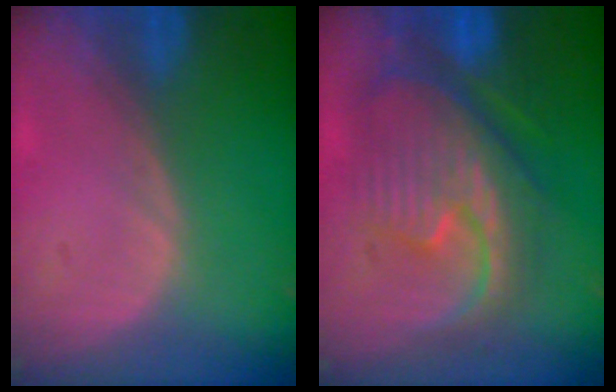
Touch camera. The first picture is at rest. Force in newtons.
{"total": 12.4, "press": 12.4, "slide": 1.4}